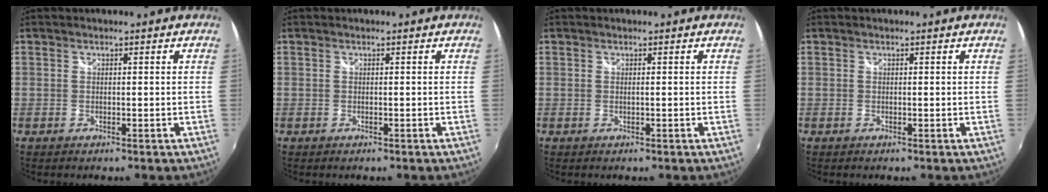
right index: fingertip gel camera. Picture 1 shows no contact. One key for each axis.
{"total": 0.0}
{"total": 0.0}
{"total": 0.0}